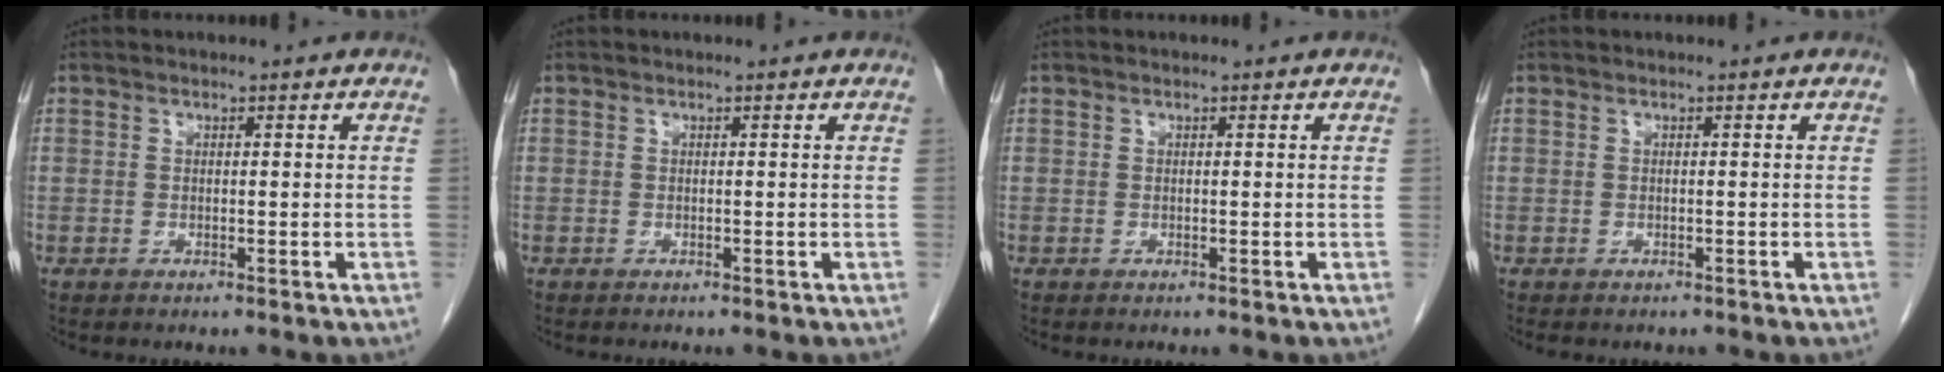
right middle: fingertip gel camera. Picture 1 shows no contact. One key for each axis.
{"total": 0.0}
{"total": 0.0}
{"total": 2.9, "fx": -2.4, "fy": 1.2, "fz": 1.0, "tx": -0.013, "ty": -0.005, "tz": -0.026}